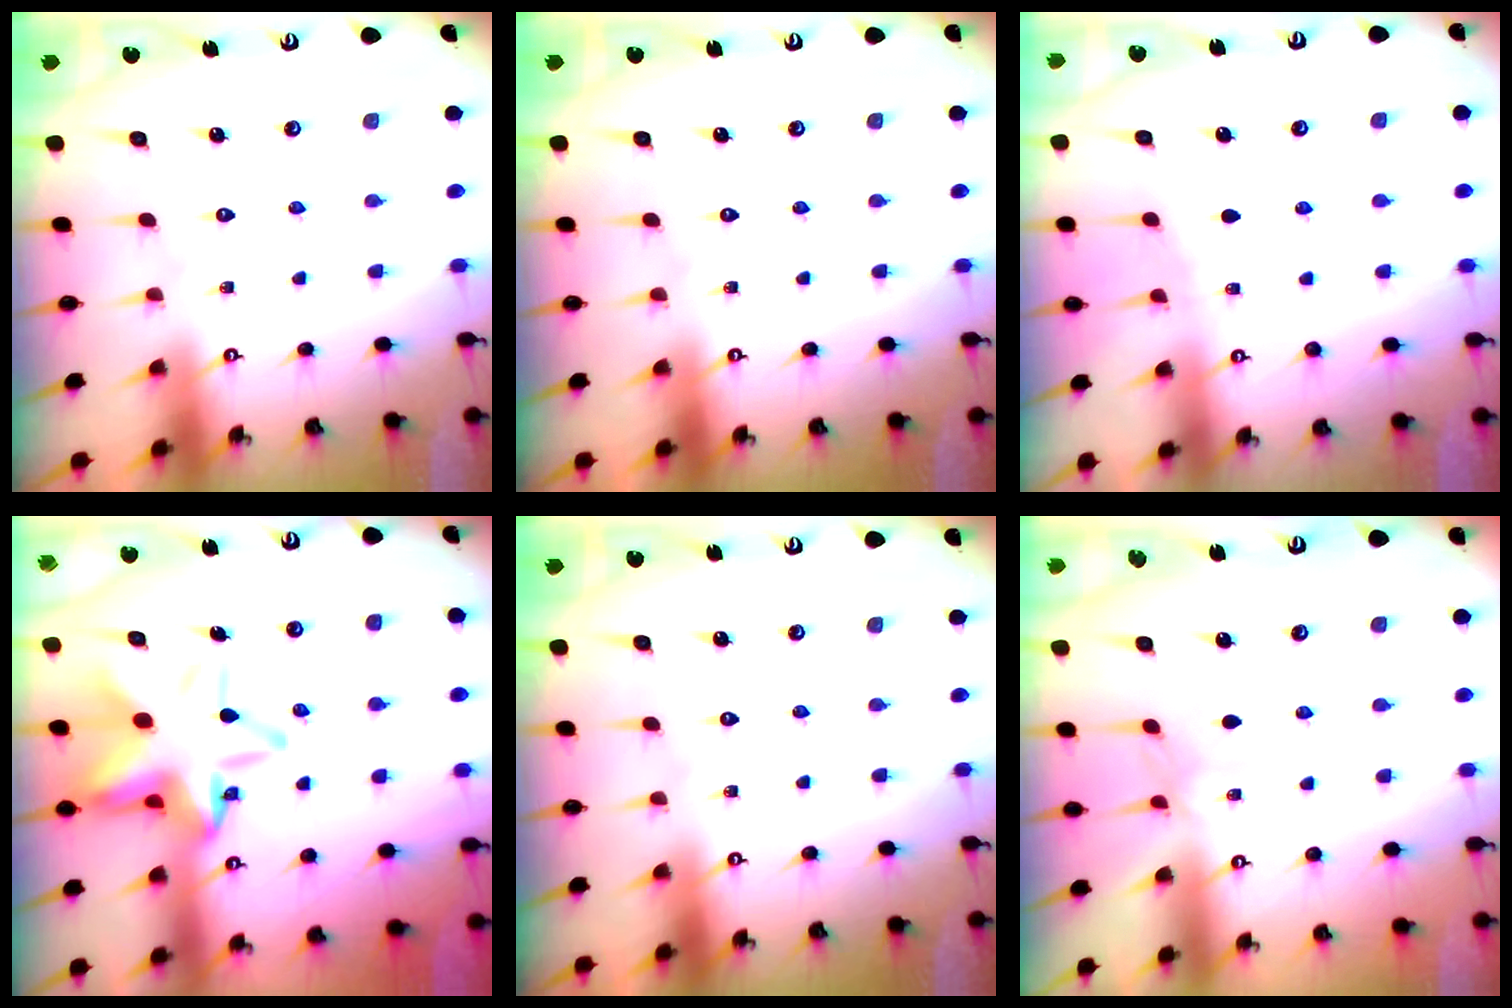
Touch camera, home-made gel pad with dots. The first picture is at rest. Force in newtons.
{"total": 0.0}
{"total": 2.4, "press": 2.4, "slide": 0.4}
{"total": 13.1, "press": 12.7, "slide": 3.2}
{"total": 0.0}
{"total": 1.7, "press": 1.6, "slide": 0.4}